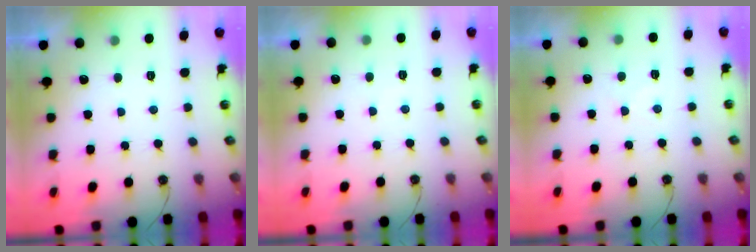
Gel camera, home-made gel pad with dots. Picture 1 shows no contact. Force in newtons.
{"total": 1.2, "press": 1.2, "slide": 0.3}
{"total": 3.5, "press": 3.4, "slide": 0.5}